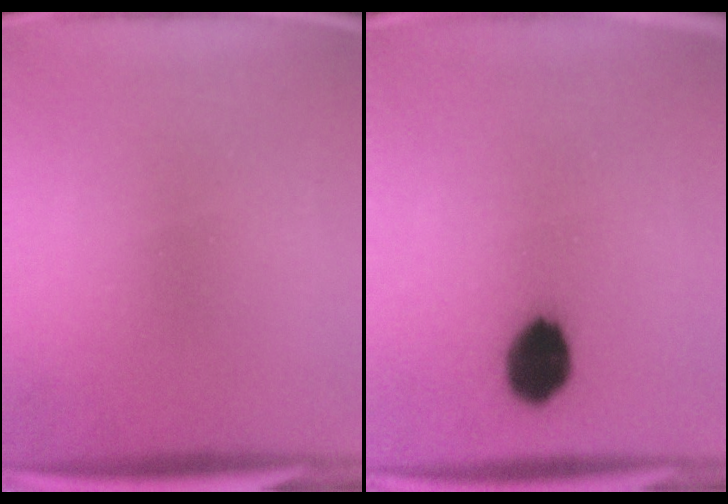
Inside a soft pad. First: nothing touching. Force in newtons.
{"total": 9.1}